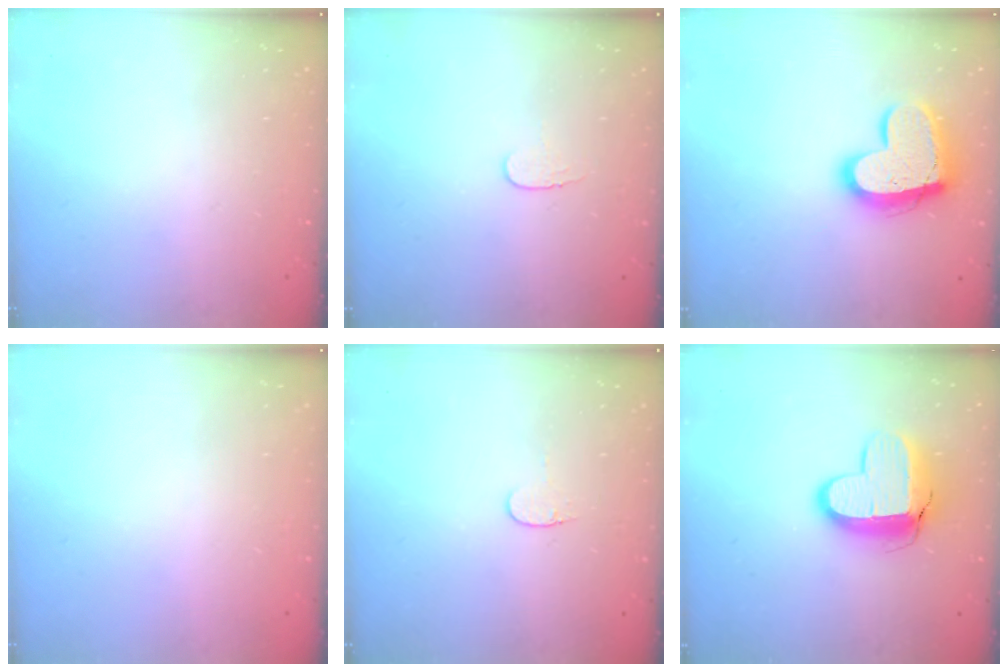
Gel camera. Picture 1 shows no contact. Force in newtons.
{"total": 3.8, "press": 3.8, "slide": 0.4}
{"total": 16.8, "press": 16.7, "slide": 1.5}
{"total": 0.6, "press": 0.5, "slide": 0.2}
{"total": 3.2, "press": 3.1, "slide": 0.4}
{"total": 12.6, "press": 12.6, "slide": 1.0}